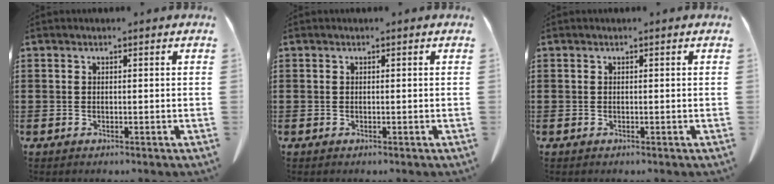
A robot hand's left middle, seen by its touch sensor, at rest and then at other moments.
{"total": 0.0}
{"total": 0.0}